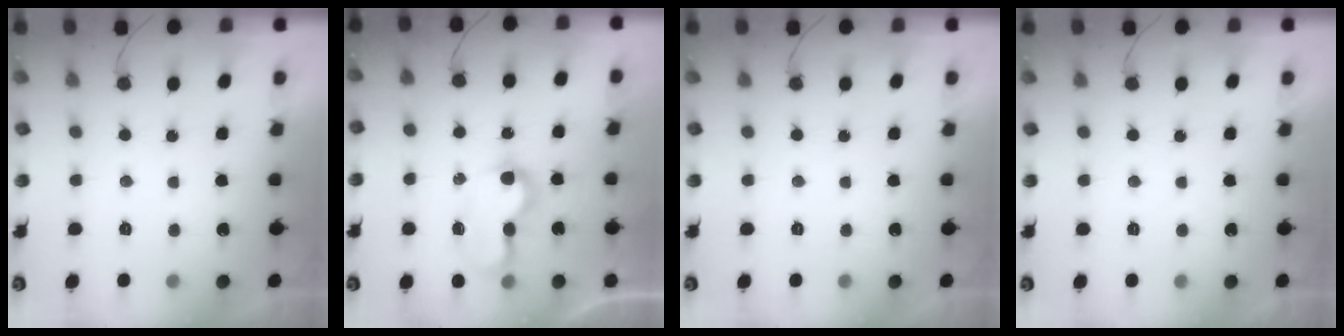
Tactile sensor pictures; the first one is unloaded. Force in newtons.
{"total": 7.9, "press": 7.8, "slide": 0.9}
{"total": 0.0}
{"total": 1.8, "press": 1.8, "slide": 0.1}